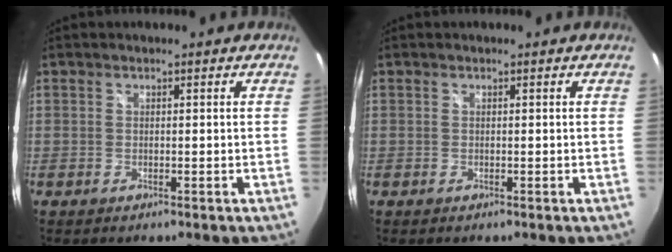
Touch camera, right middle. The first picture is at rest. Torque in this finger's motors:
{"motor_torque": [0.04, -0.13, 0.00, 0.00]}